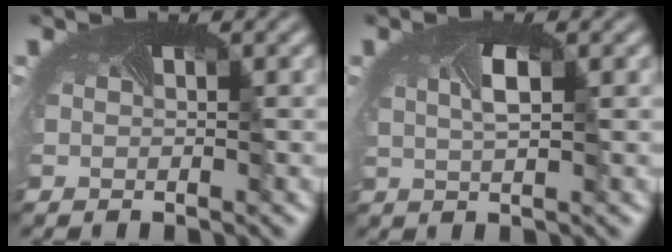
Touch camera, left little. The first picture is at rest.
{"total": 2.0, "force": [0.2, 0.7, 1.8], "torque": [-0.045, -0.002, 0.007]}